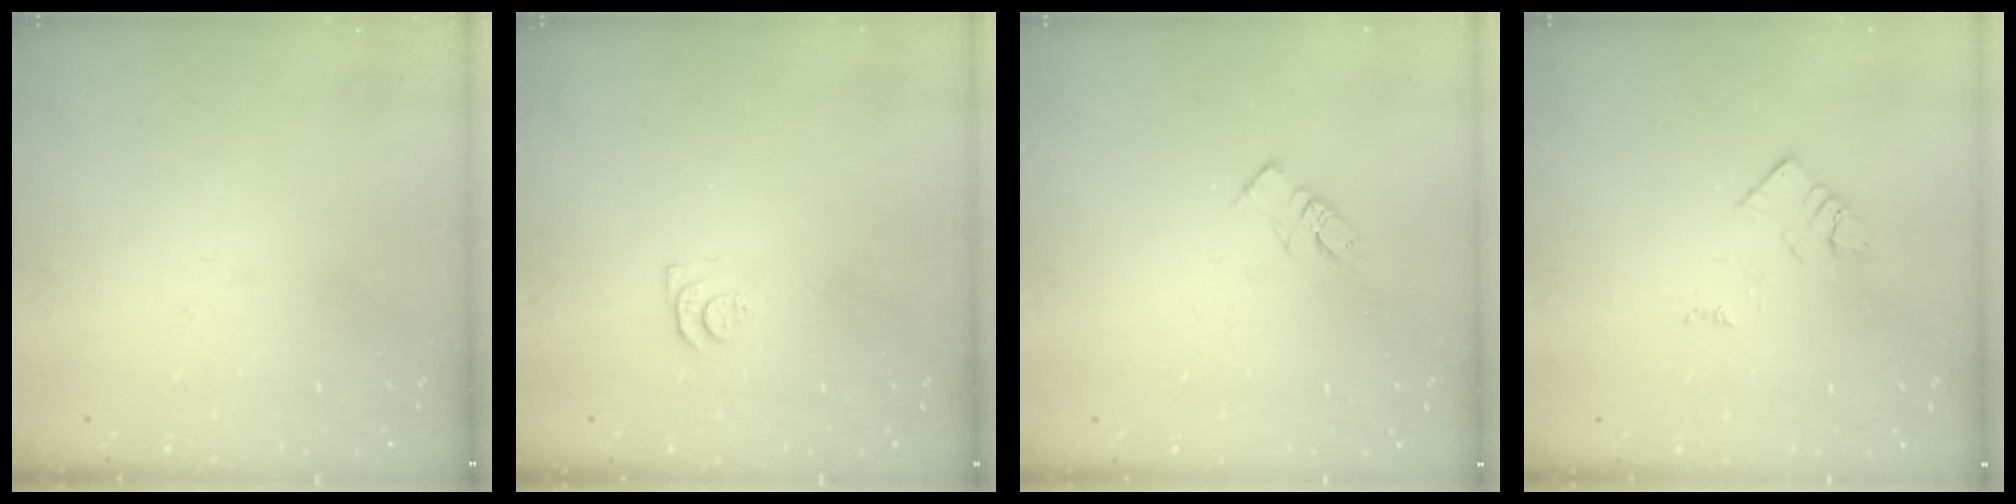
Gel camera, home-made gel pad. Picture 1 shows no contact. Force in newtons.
{"total": 4.1, "press": 4.0, "slide": 0.6}
{"total": 4.0, "press": 4.0, "slide": 0.4}
{"total": 2.7, "press": 2.6, "slide": 0.4}